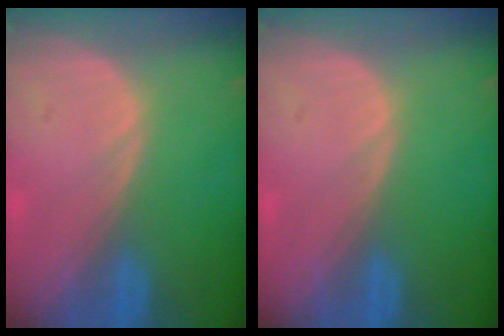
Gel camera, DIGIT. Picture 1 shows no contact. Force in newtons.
{"total": 0.0}